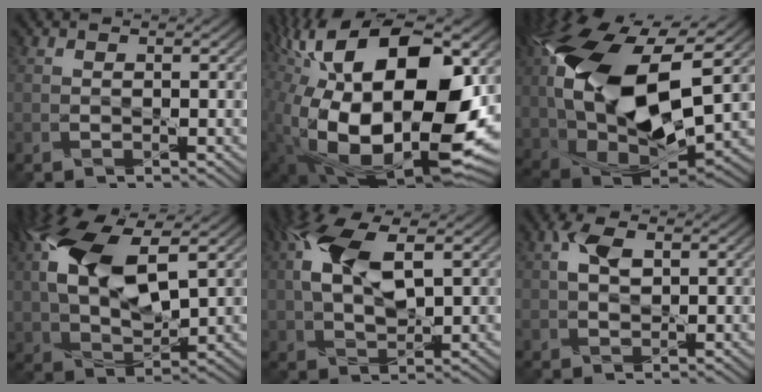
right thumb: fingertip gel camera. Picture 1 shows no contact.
{"total": 20.5, "force": [1.9, 11.4, 17.0], "torque": [-0.346, -0.004, 0.045]}
{"total": 19.6, "force": [3.5, 10.9, 15.9], "torque": [-0.366, -0.009, 0.071]}
{"total": 12.7, "force": [3.9, 6.7, 10.1], "torque": [-0.235, 0.017, 0.076]}
{"total": 9.8, "force": [2.7, 5.2, 7.9], "torque": [-0.188, 0.016, 0.050]}
{"total": 3.8, "force": [1.0, 2.5, 2.7], "torque": [-0.066, 0.008, 0.017]}